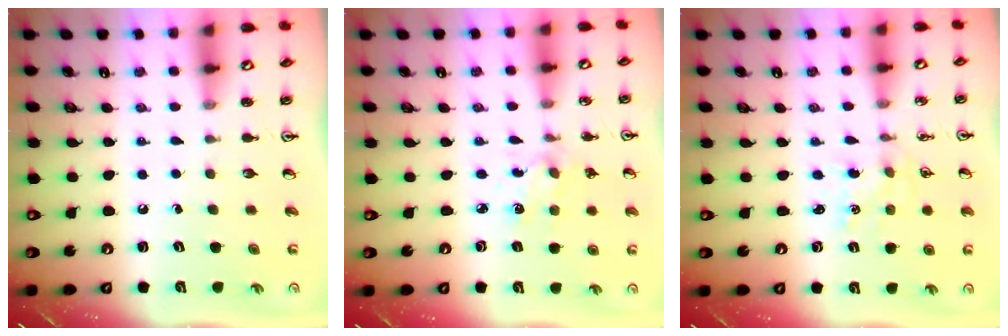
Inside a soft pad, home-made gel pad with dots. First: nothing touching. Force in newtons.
{"total": 2.3, "press": 2.2, "slide": 0.5}
{"total": 1.5, "press": 1.5, "slide": 0.2}